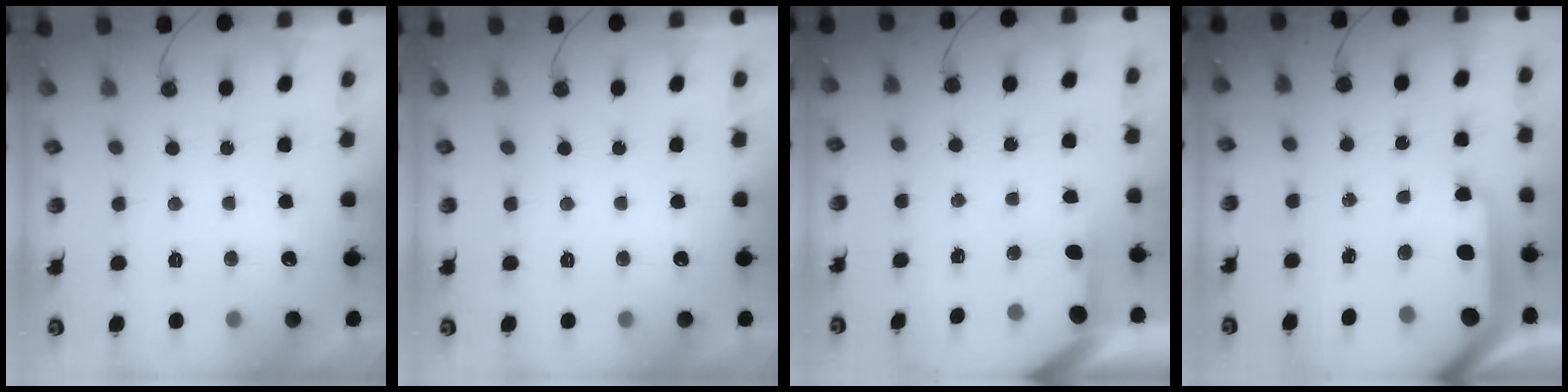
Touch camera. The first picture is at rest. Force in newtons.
{"total": 0.0}
{"total": 2.1, "press": 2.1, "slide": 0.3}
{"total": 12.8, "press": 12.7, "slide": 1.3}